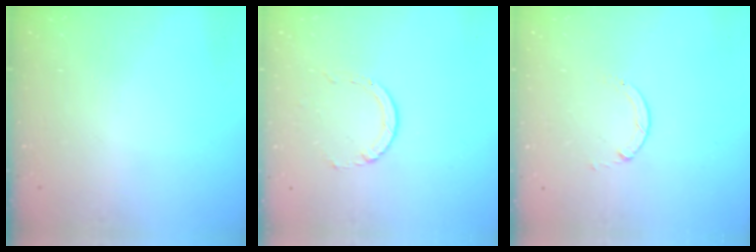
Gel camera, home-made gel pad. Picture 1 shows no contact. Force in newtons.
{"total": 2.9, "press": 2.9, "slide": 0.4}
{"total": 0.7, "press": 0.7, "slide": 0.1}